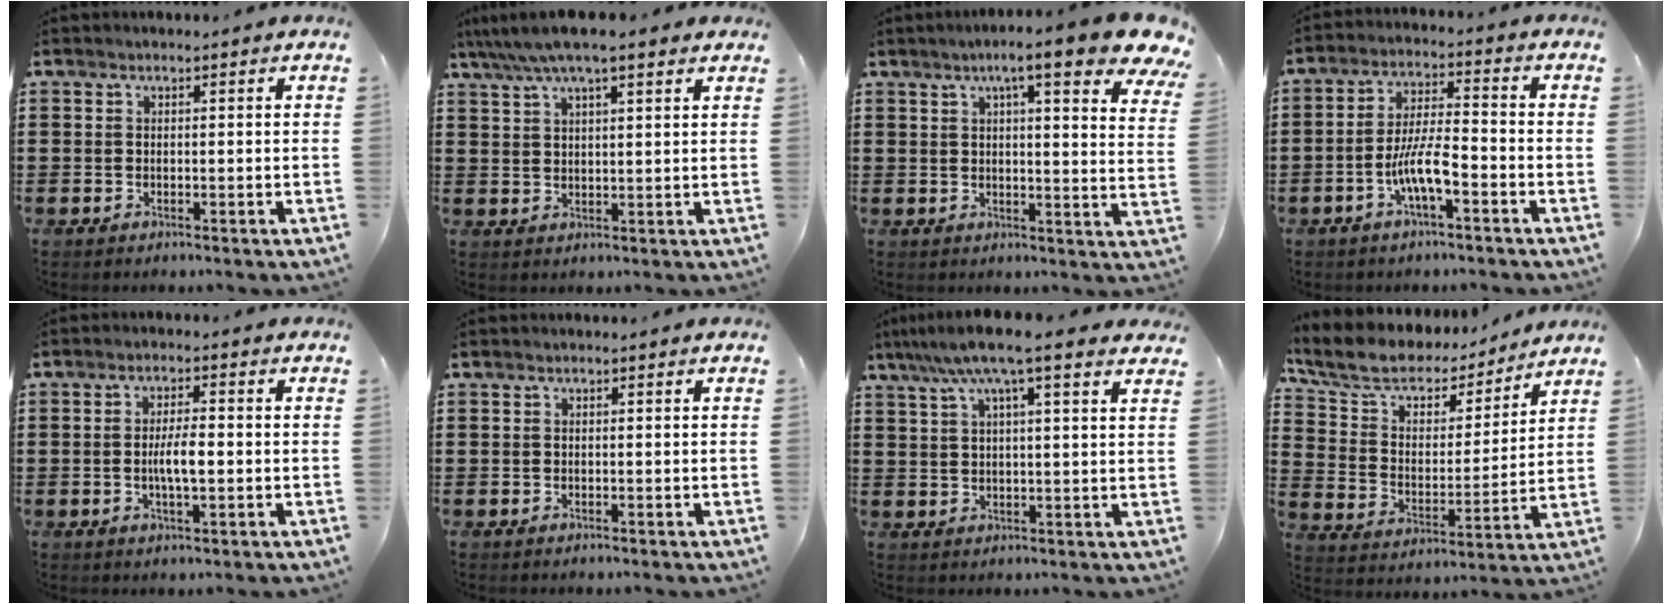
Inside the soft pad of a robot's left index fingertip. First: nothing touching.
{"total": 6.0, "force": [4.5, 0.9, 3.8], "torque": [-0.084, -0.004, 0.078]}
{"total": 8.6, "force": [6.0, 0.6, 6.1], "torque": [-0.104, -0.020, 0.096]}
{"total": 7.3, "force": [-3.2, 1.8, 6.3], "torque": [-0.139, -0.002, -0.066]}
{"total": 4.4, "force": [-0.5, 1.2, 4.2], "torque": [-0.088, 0.000, -0.016]}
{"total": 0.0}
{"total": 8.3, "force": [5.9, 0.8, 5.8], "torque": [-0.127, -0.003, 0.102]}
{"total": 8.1, "force": [6.8, 3.3, 2.8], "torque": [-0.091, -0.040, 0.118]}